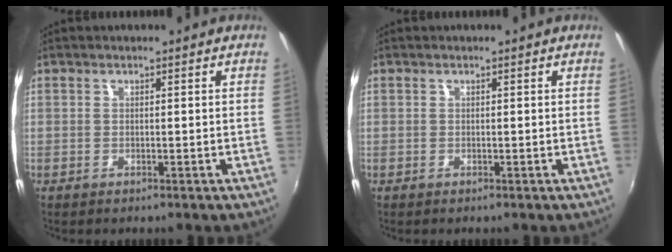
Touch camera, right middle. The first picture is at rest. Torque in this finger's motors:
{"motor_torque": [0.00, 0.00, 0.00, 0.00]}